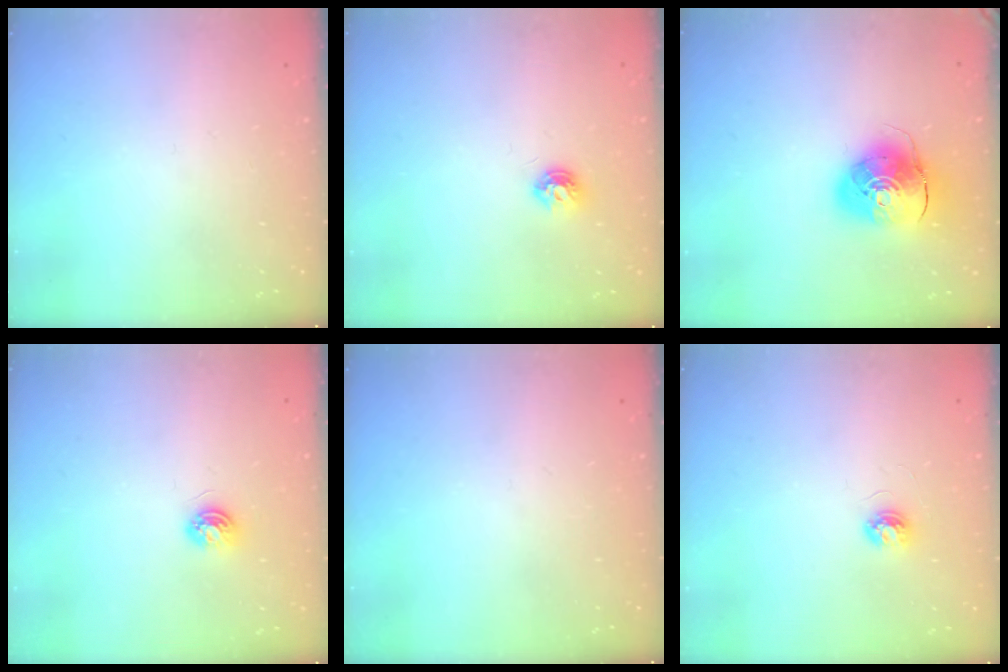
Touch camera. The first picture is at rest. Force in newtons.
{"total": 5.8, "press": 5.8, "slide": 0.8}
{"total": 10.5, "press": 10.4, "slide": 1.6}
{"total": 4.9, "press": 4.8, "slide": 0.6}
{"total": 0.0}
{"total": 3.7, "press": 3.7, "slide": 0.5}